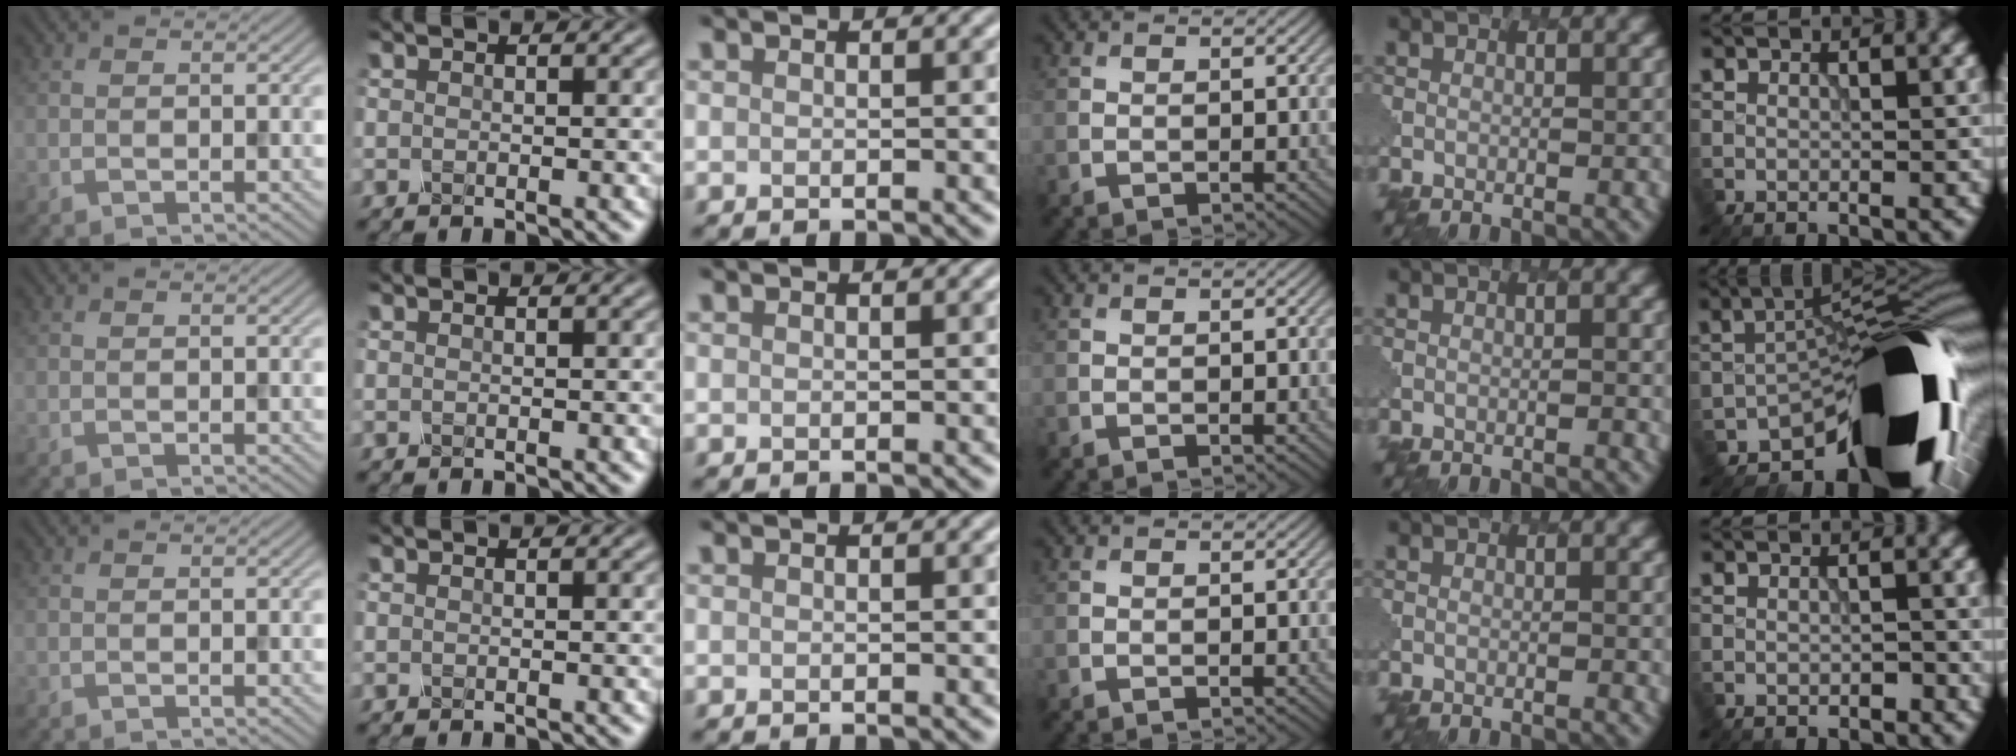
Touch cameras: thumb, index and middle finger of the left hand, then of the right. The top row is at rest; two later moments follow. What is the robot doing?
{"motion": "dispense", "object": "spray bottle"}